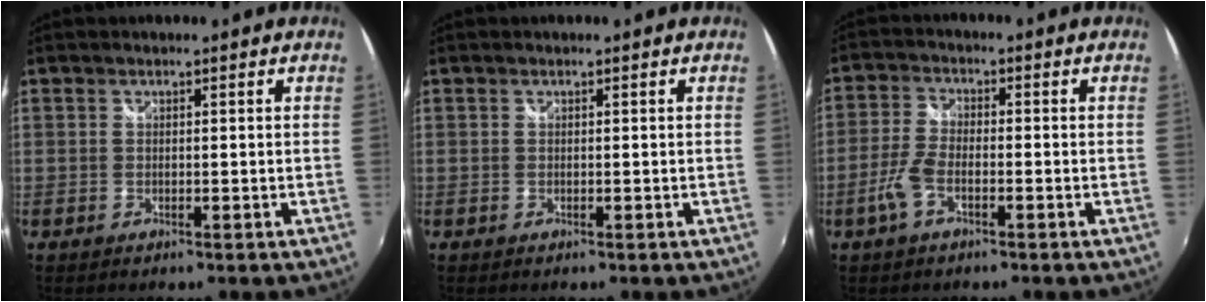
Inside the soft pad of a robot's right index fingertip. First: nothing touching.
{"total": 0.0}
{"total": 5.5, "force": [-2.5, 2.2, 4.3], "torque": [-0.105, 0.002, -0.052]}